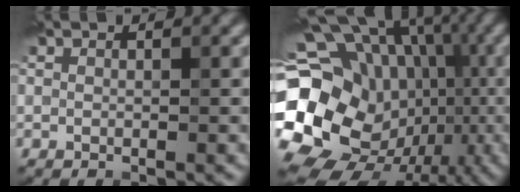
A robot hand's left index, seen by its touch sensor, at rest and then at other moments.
{"total": 21.3, "force": [-3.0, 18.5, 10.1], "torque": [-0.179, 0.020, -0.067]}